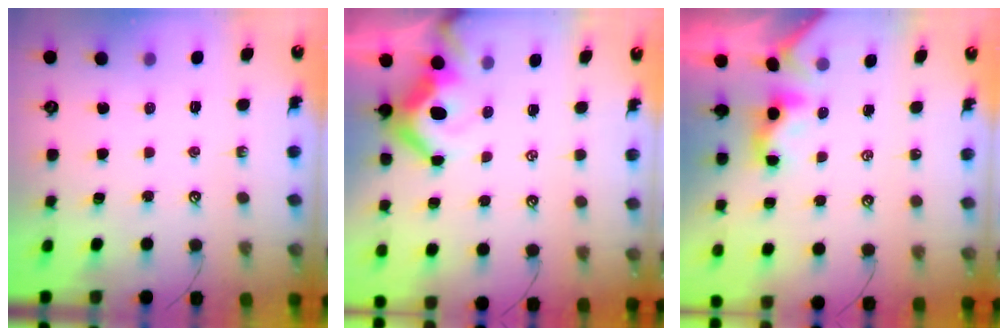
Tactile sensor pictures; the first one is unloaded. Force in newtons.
{"total": 4.7, "press": 4.6, "slide": 1.2}
{"total": 1.0, "press": 0.9, "slide": 0.4}